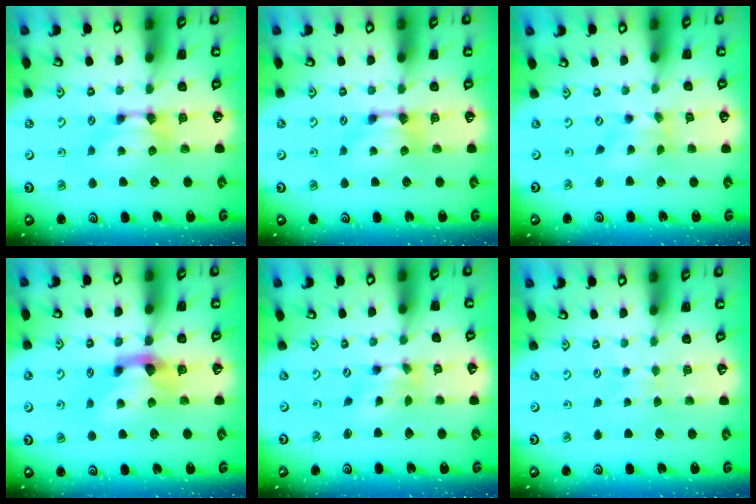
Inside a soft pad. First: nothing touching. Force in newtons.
{"total": 0.0}
{"total": 1.7, "press": 1.3, "slide": 1.1}
{"total": 2.6, "press": 2.0, "slide": 1.7}
{"total": 2.0, "press": 1.2, "slide": 1.5}
{"total": 2.6, "press": 2.6, "slide": 0.4}